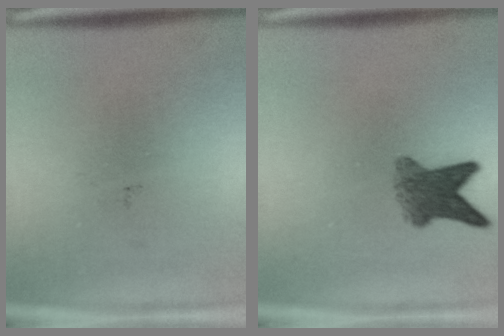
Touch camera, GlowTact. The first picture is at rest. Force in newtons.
{"total": 5.2}